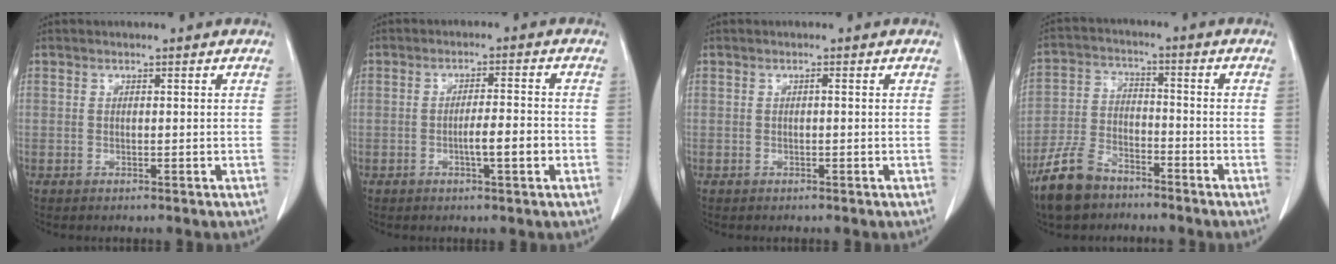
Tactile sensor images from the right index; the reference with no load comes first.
{"total": 4.4, "force": [-1.4, 0.3, 4.2], "torque": [-0.067, 0.000, -0.021]}
{"total": 0.0}
{"total": 9.0, "force": [-6.7, 4.5, 4.1], "torque": [-0.103, -0.006, -0.127]}